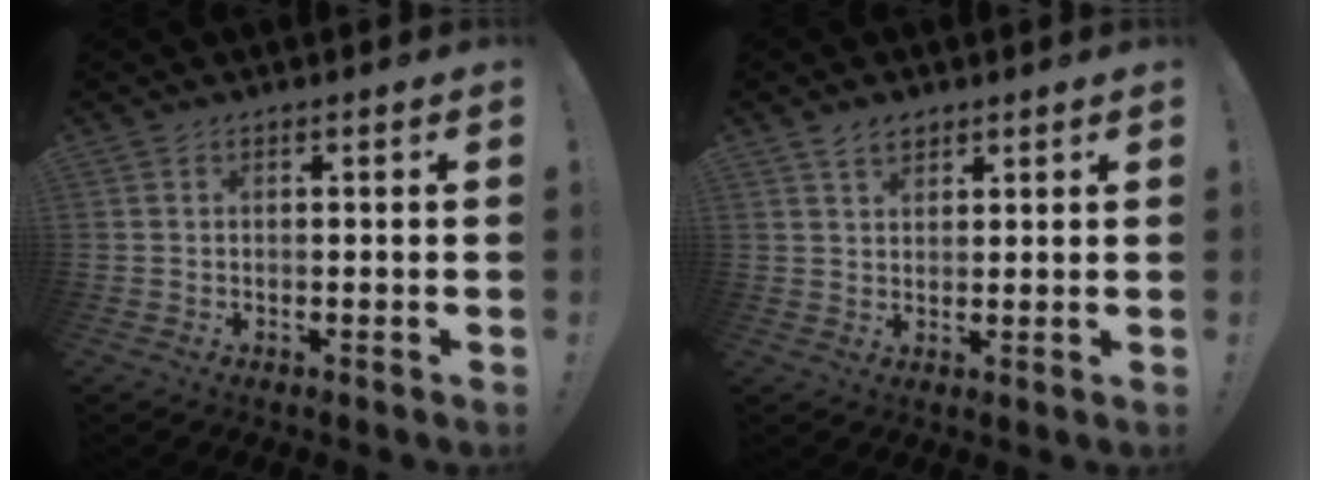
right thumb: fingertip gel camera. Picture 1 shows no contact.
{"total": 3.8, "force": [2.7, 2.3, 1.5], "torque": [-0.020, -0.012, 0.048]}